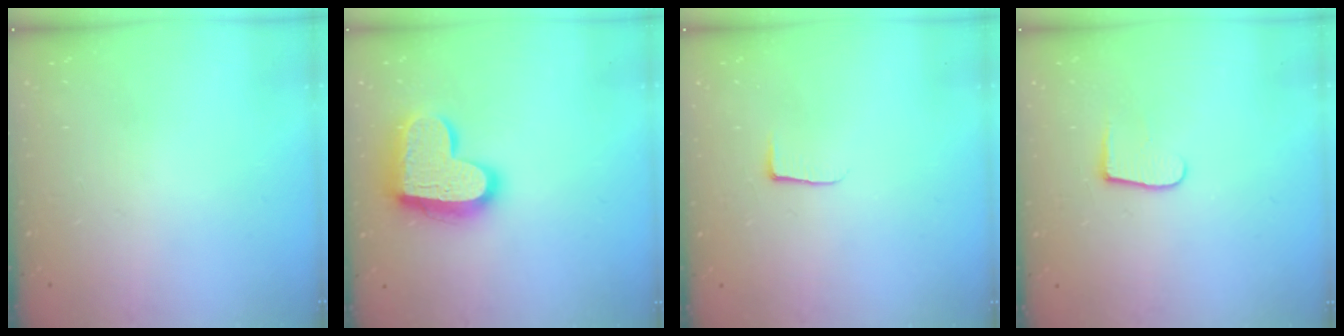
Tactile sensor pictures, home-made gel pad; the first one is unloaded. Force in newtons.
{"total": 18.2, "press": 18.1, "slide": 1.4}
{"total": 3.7, "press": 3.7, "slide": 0.5}
{"total": 6.6, "press": 6.6, "slide": 0.6}